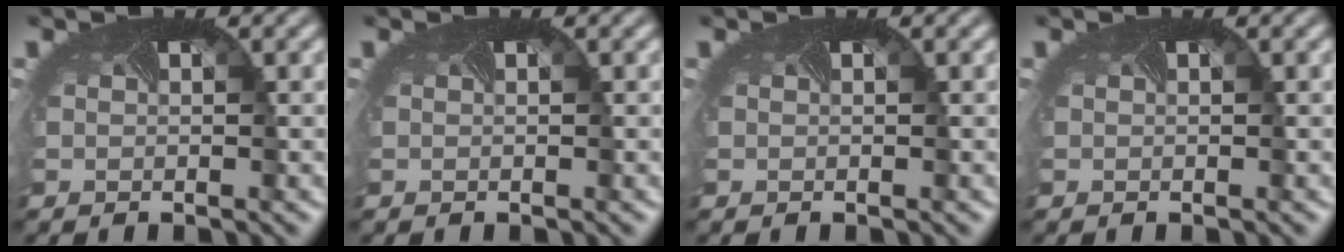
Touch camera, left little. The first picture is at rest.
{"total": 0.0}
{"total": 0.0}
{"total": 0.0}